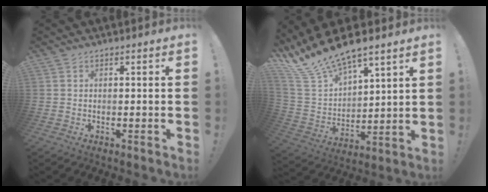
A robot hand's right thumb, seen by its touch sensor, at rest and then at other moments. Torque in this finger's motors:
{"motor_torque": [-0.11, 0.49, 0.58, 0.58, 0.09]}